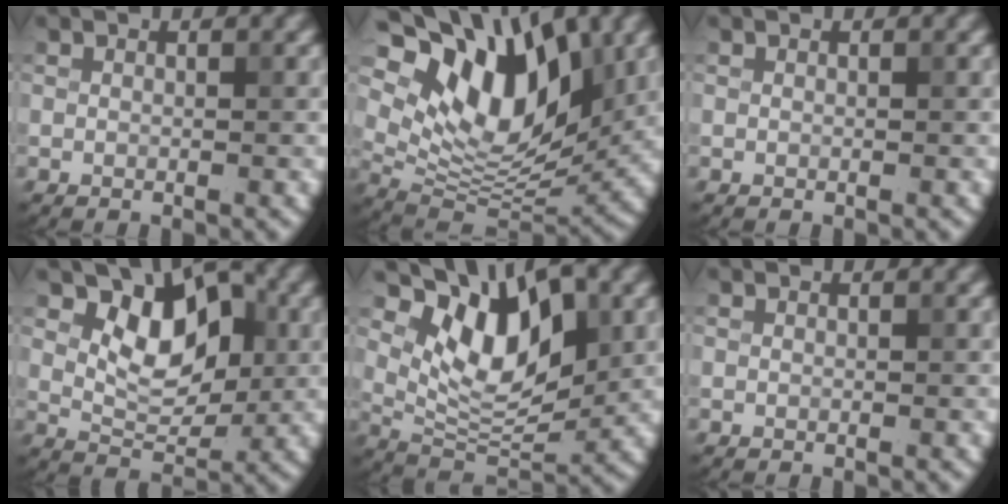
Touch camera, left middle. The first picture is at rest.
{"total": 13.1, "force": [6.9, 6.5, 9.0], "torque": [-0.154, 0.007, 0.121]}
{"total": 0.0}
{"total": 6.3, "force": [2.1, 3.7, 4.6], "torque": [-0.074, -0.004, 0.030]}
{"total": 8.5, "force": [3.7, 4.3, 6.2], "torque": [-0.102, -0.011, 0.062]}
{"total": 0.0}